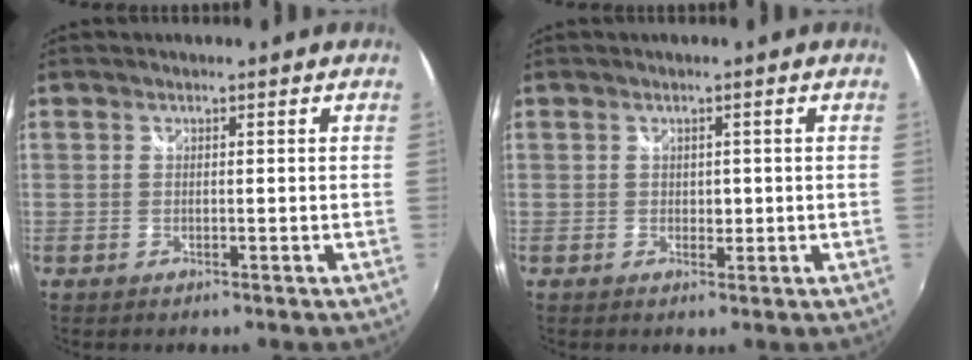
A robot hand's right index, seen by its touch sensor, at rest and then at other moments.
{"total": 1.2, "force": [-0.1, 1.1, 0.4], "torque": [-0.003, 0.001, 0.000]}